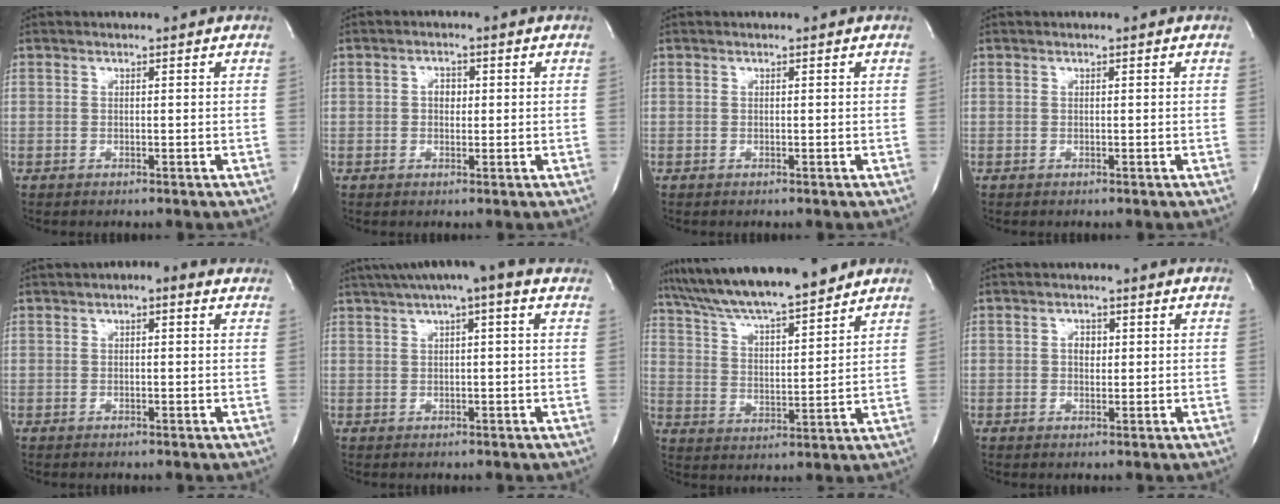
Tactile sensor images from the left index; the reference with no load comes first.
{"total": 2.0, "force": [0.1, 1.4, 1.4], "torque": [-0.024, 0.006, 0.001]}
{"total": 0.0}
{"total": 0.0}
{"total": 2.7, "force": [1.4, 1.2, 2.1], "torque": [-0.030, 0.017, 0.014]}
{"total": 8.6, "force": [5.4, 1.1, 6.6], "torque": [-0.108, 0.043, 0.075]}
{"total": 15.8, "force": [13.7, 1.2, 7.7], "torque": [-0.134, 0.017, 0.234]}
{"total": 2.0, "force": [0.2, 1.4, 1.4], "torque": [-0.026, 0.003, 0.003]}